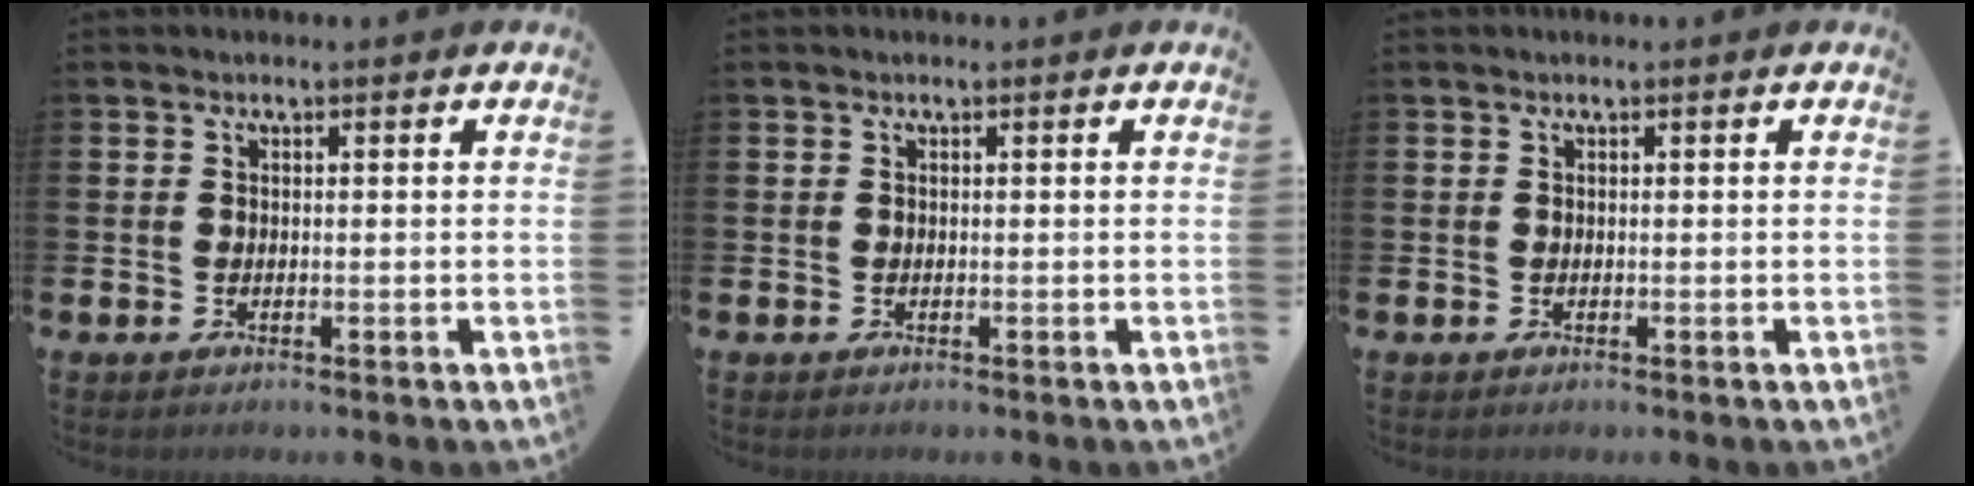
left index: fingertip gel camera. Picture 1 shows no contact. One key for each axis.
{"total": 0.0}
{"total": 0.0}